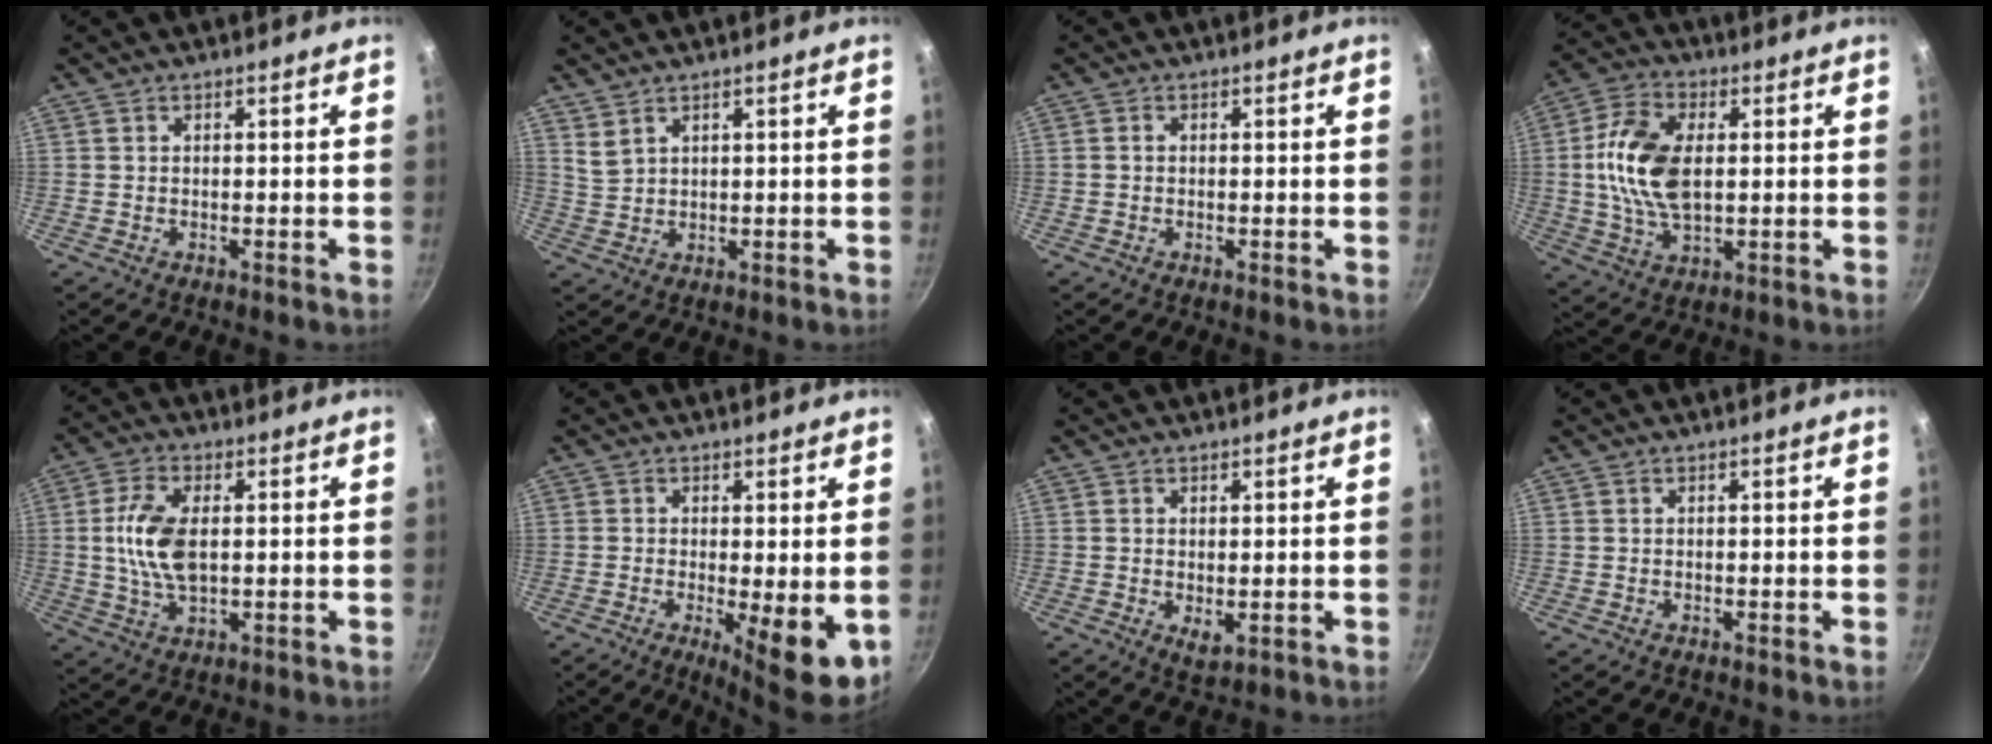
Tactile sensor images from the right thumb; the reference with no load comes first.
{"total": 2.7, "force": [2.0, 1.3, 1.1], "torque": [-0.016, -0.009, 0.049]}
{"total": 0.8, "force": [-0.1, 0.6, 0.4], "torque": [-0.007, 0.005, -0.003]}
{"total": 13.7, "force": [1.3, 8.0, 11.1], "torque": [-0.207, 0.007, 0.022]}
{"total": 9.9, "force": [0.9, 5.2, 8.3], "torque": [-0.166, 0.001, 0.019]}
{"total": 9.2, "force": [-1.6, 2.6, 8.7], "torque": [-0.109, -0.010, -0.011]}
{"total": 2.8, "force": [0.1, 1.6, 2.2], "torque": [-0.036, -0.009, 0.004]}
{"total": 0.0}